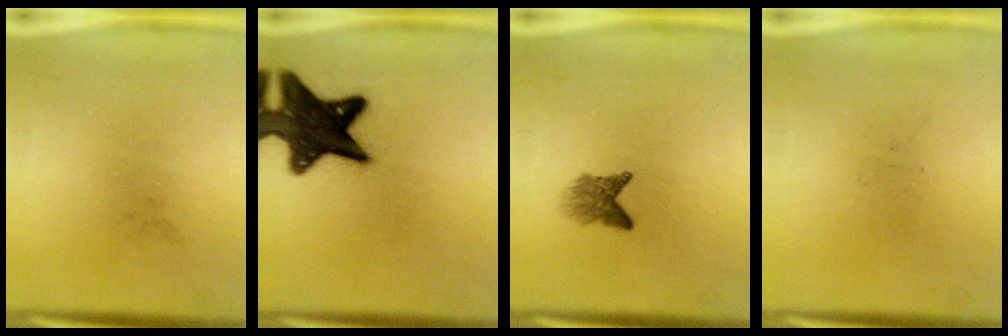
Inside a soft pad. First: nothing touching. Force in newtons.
{"total": 19.0}
{"total": 2.8}
{"total": 0.0}